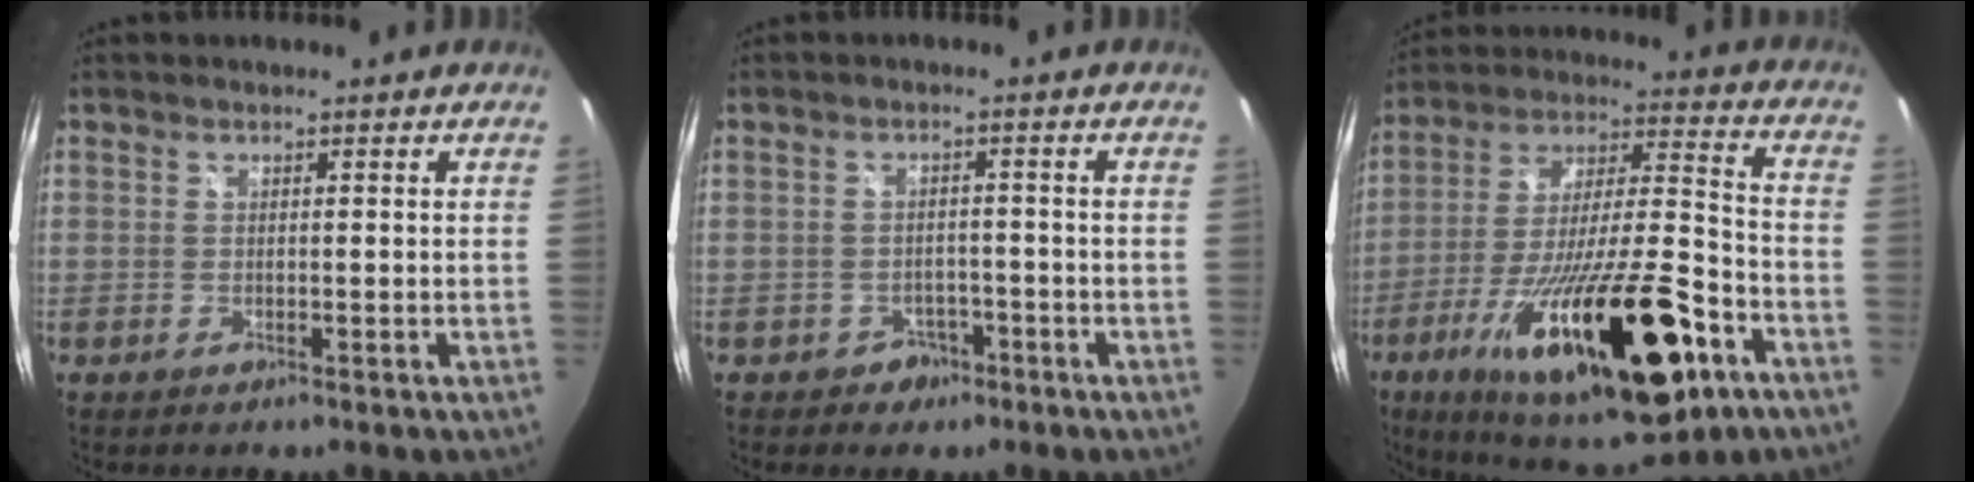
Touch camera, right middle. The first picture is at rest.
{"total": 3.6, "force": [-2.1, 2.9, 0.3], "torque": [-0.014, 0.009, -0.027]}
{"total": 30.4, "force": [-15.0, 8.4, 25.1], "torque": [-0.436, -0.053, -0.237]}